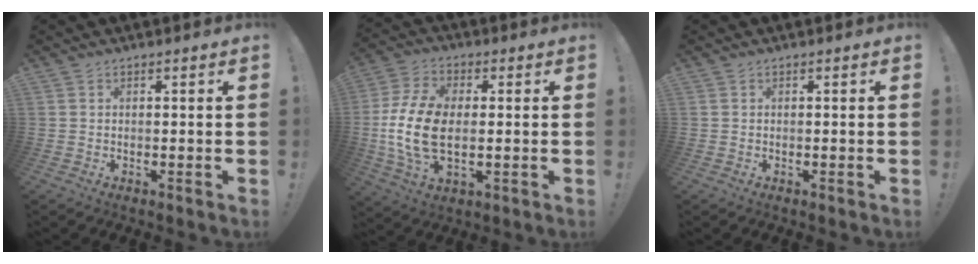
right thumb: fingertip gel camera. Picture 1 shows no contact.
{"total": 15.4, "force": [-0.8, 9.2, 12.3], "torque": [-0.246, 0.000, -0.015]}
{"total": 0.0}